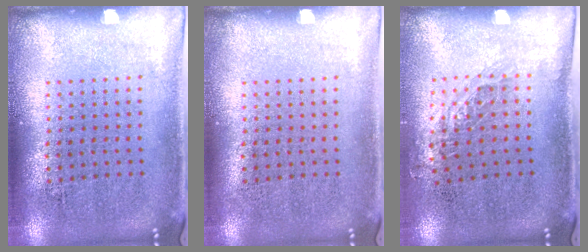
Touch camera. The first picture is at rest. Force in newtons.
{"total": 0.0}
{"total": 0.8, "press": 0.8, "slide": 0.2}